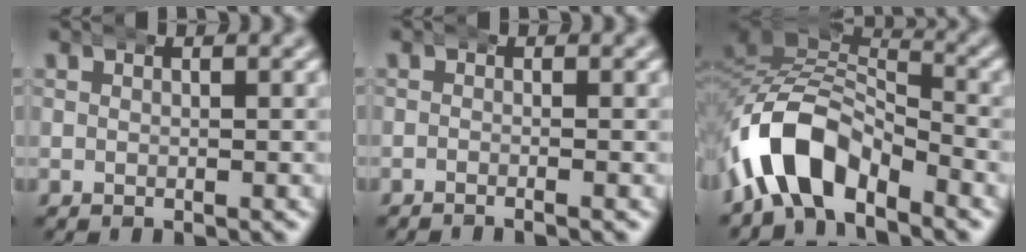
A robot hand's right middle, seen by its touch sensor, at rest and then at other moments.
{"total": 0.9, "force": [-0.9, -0.1, 0.4], "torque": [-0.004, 0.006, -0.022]}
{"total": 8.7, "force": [-2.4, 6.1, 5.8], "torque": [-0.141, -0.019, -0.041]}